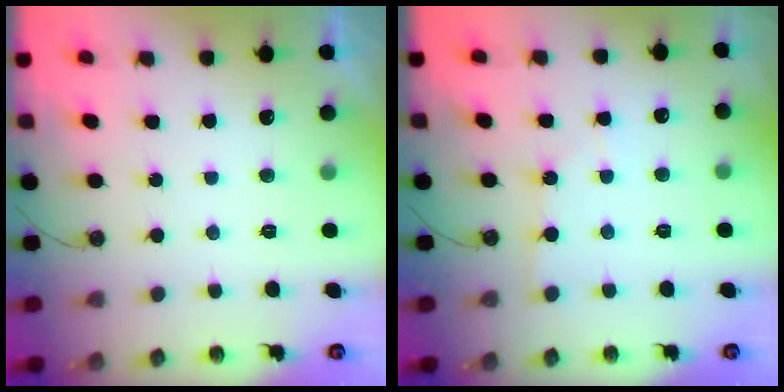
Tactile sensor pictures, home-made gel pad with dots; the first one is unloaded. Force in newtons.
{"total": 2.7, "press": 2.7, "slide": 0.3}